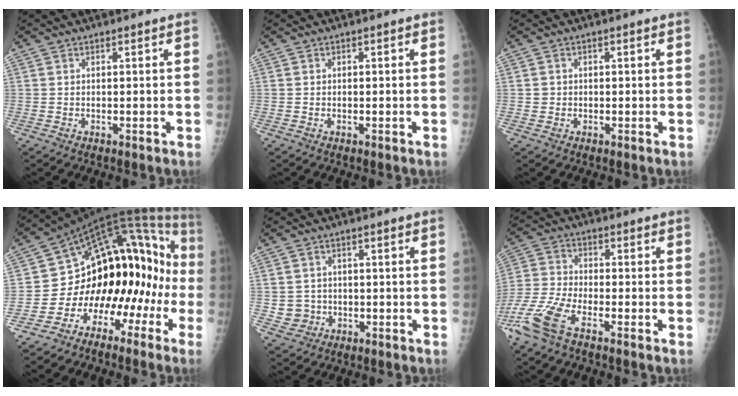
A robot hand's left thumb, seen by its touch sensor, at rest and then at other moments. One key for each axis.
{"total": 0.0}
{"total": 1.2, "fx": -0.3, "fy": 1.2, "fz": -0.1, "tx": 0.005, "ty": 0.004, "tz": -0.003}
{"total": 18.6, "fx": -6.5, "fy": 11.0, "fz": 13.4, "tx": -0.134, "ty": 0.138, "tz": -0.105}
{"total": 3.8, "fx": -0.7, "fy": 3.7, "fz": 0.4, "tx": 0.009, "ty": 0.006, "tz": -0.008}
{"total": 10.9, "fx": -6.8, "fy": 3.8, "fz": 7.6, "tx": -0.186, "ty": 0.007, "tz": -0.143}